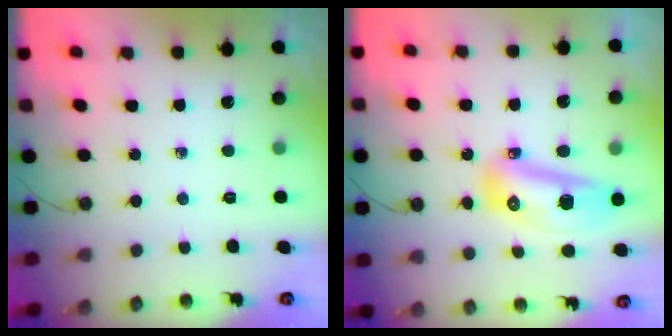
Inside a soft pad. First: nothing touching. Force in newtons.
{"total": 13.1, "press": 13.0, "slide": 1.5}